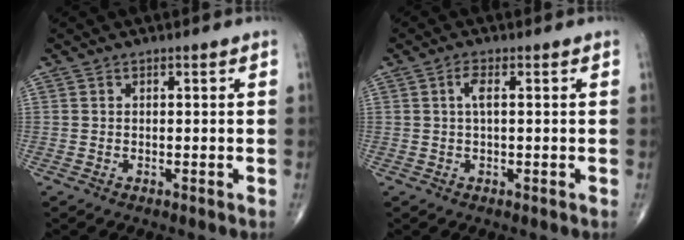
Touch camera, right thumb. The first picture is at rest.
{"total": 2.4, "force": [0.4, 0.6, 2.3], "torque": [-0.052, 0.003, 0.005]}